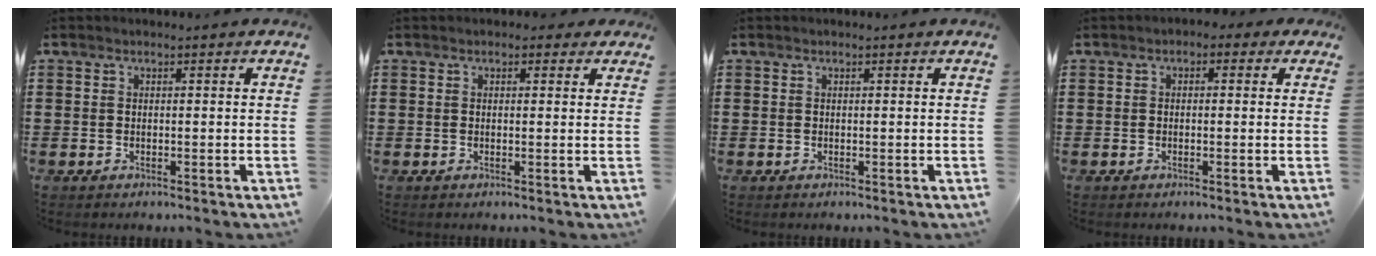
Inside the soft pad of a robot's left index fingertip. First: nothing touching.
{"total": 1.1, "force": [0.5, 0.8, 0.6], "torque": [-0.006, 0.005, 0.006]}
{"total": 0.0}
{"total": 1.3, "force": [-0.6, 0.9, 0.7], "torque": [-0.017, 0.004, -0.014]}